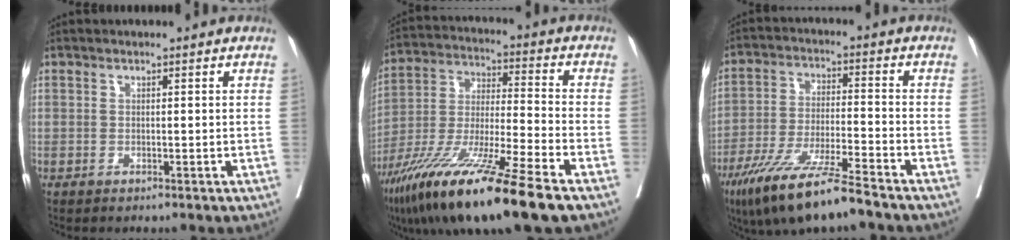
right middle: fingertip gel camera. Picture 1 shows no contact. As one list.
[{"total": 20.1, "force": [-12.9, 0.5, 15.3], "torque": [-0.284, -0.052, -0.233]}, {"total": 12.8, "force": [-9.3, 0.7, 8.8], "torque": [-0.165, -0.033, -0.166]}]